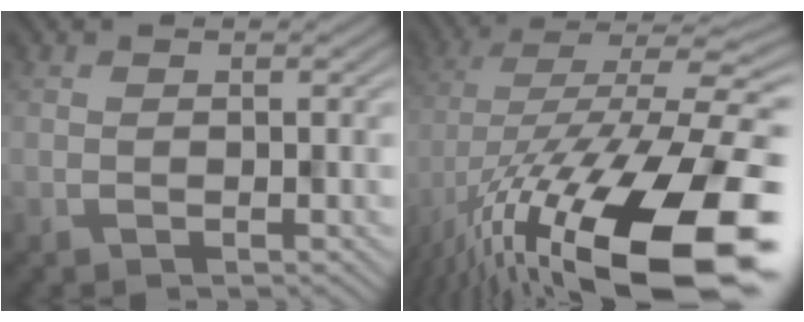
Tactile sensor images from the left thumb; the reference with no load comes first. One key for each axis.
{"total": 18.8, "fx": -8.4, "fy": 7.2, "fz": 15.2, "tx": -0.258, "ty": -0.028, "tz": -0.118}